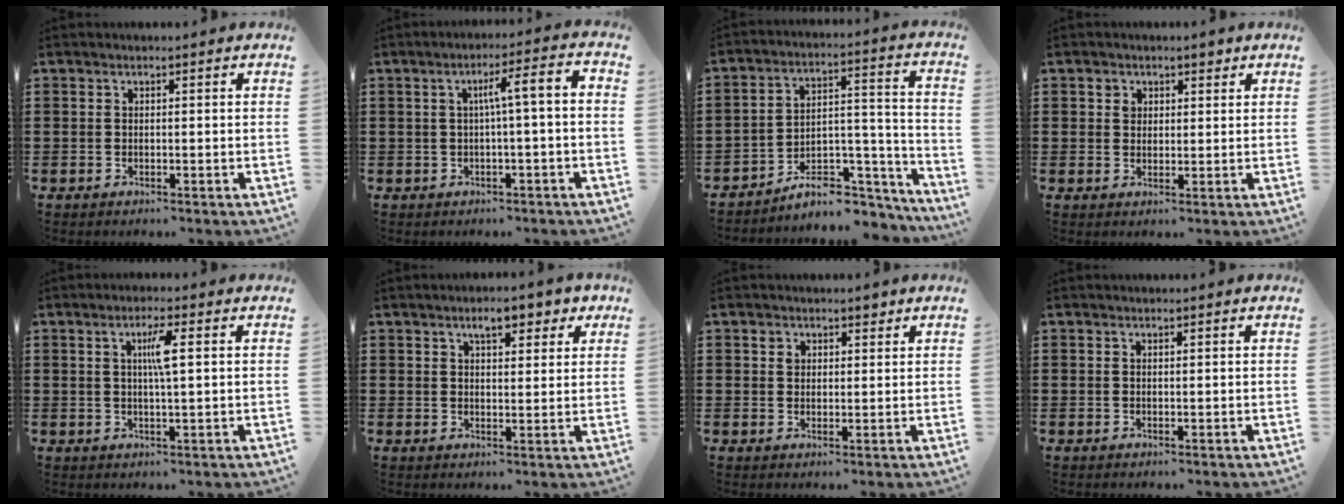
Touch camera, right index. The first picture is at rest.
{"total": 5.1, "force": [-0.4, 0.3, 5.0], "torque": [-0.093, 0.006, -0.013]}
{"total": 7.0, "force": [-5.7, 3.2, 2.6], "torque": [-0.037, 0.013, -0.104]}
{"total": 2.5, "force": [1.3, 2.0, 0.7], "torque": [-0.015, 0.006, 0.021]}
{"total": 3.8, "force": [0.8, 0.2, 3.8], "torque": [-0.075, 0.002, 0.009]}
{"total": 4.8, "force": [3.2, 1.7, 3.2], "torque": [-0.054, 0.005, 0.053]}
{"total": 2.2, "force": [1.3, 1.6, 0.8], "torque": [-0.015, 0.003, 0.023]}
{"total": 0.0}